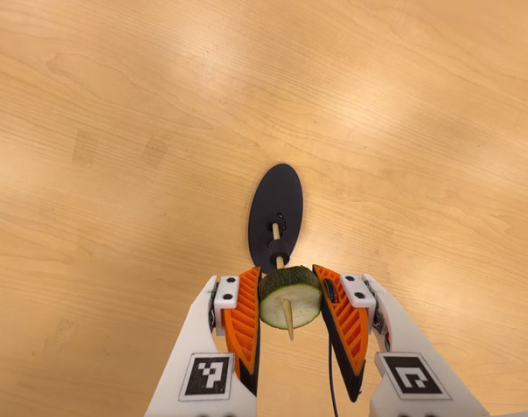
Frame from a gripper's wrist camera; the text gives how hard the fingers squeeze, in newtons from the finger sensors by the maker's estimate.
{"total": 11.6, "left": 11.8, "right": 11.5}